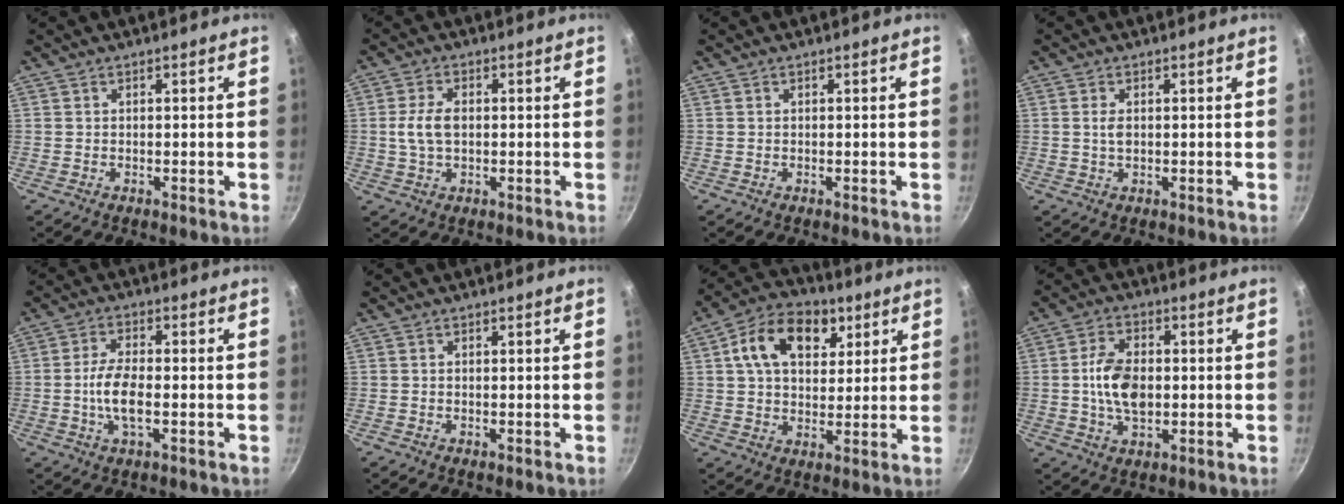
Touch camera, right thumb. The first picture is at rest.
{"total": 5.4, "force": [0.1, 3.2, 4.3], "torque": [-0.093, 0.007, 0.003]}
{"total": 0.0}
{"total": 2.1, "force": [0.2, 1.2, 1.7], "torque": [-0.036, -0.002, 0.004]}
{"total": 7.2, "force": [-1.2, 3.1, 6.4], "torque": [-0.128, 0.008, -0.024]}
{"total": 0.0}
{"total": 14.8, "force": [5.2, 9.8, 9.7], "torque": [-0.137, 0.003, 0.083]}
{"total": 9.6, "force": [-0.2, 5.8, 7.7], "torque": [-0.131, 0.005, -0.004]}